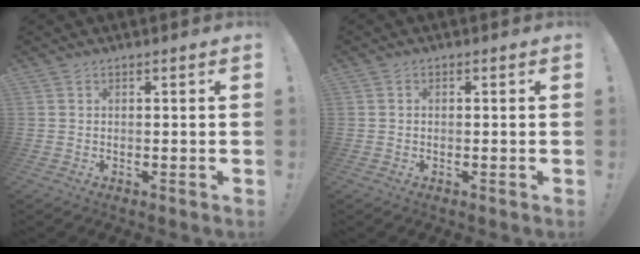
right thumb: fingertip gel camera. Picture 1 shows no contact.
{"total": 0.7, "force": [-0.3, 0.5, 0.2], "torque": [-0.005, 0.002, -0.005]}